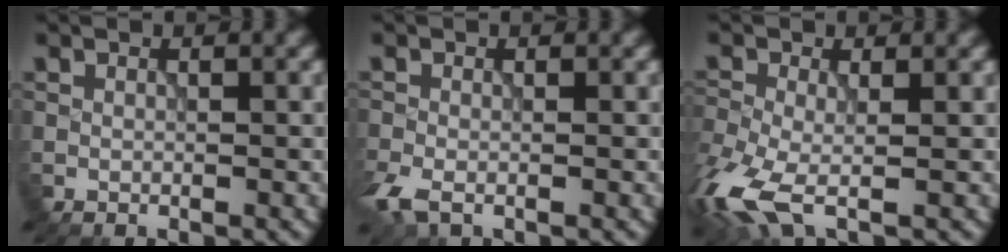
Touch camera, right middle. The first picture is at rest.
{"total": 2.5, "force": [-1.4, 1.2, 1.6], "torque": [-0.041, -0.009, -0.030]}
{"total": 6.4, "force": [-2.8, 3.1, 4.9], "torque": [-0.123, -0.018, -0.065]}